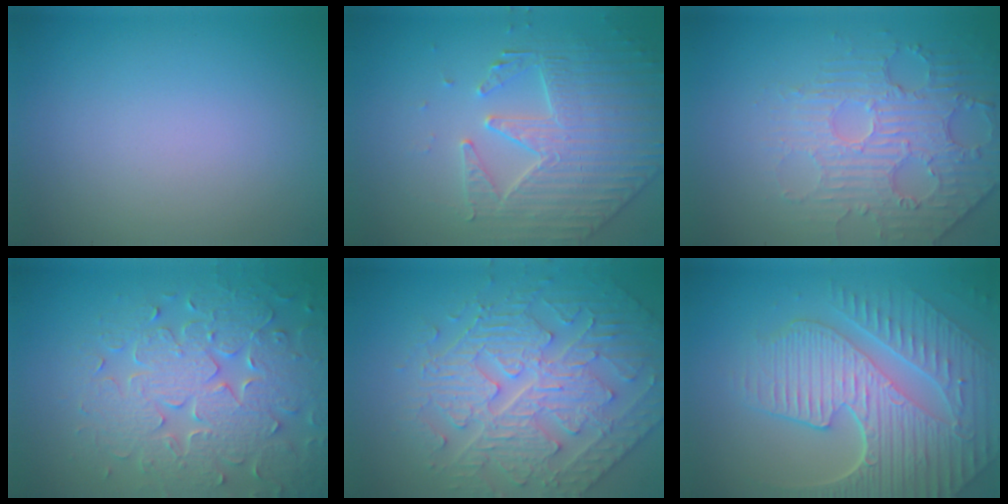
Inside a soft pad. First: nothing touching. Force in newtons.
{"total": 4.3, "press": 4.2, "slide": 1.1}
{"total": 4.6, "press": 3.8, "slide": 2.7}
{"total": 7.7, "press": 6.1, "slide": 4.7}
{"total": 5.5, "press": 5.2, "slide": 1.8}
{"total": 9.3, "press": 6.2, "slide": 6.9}